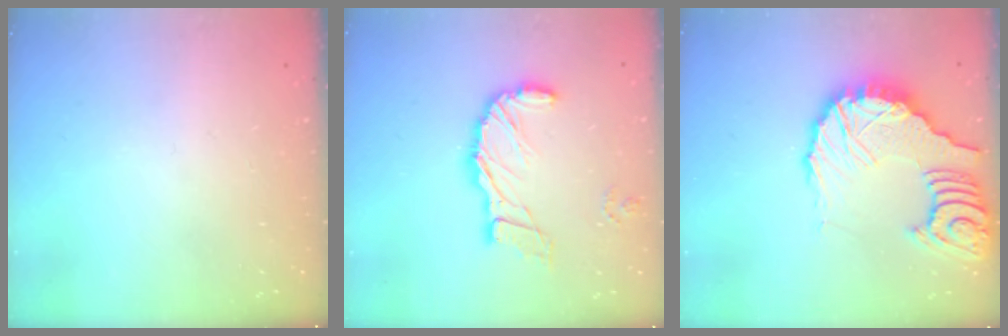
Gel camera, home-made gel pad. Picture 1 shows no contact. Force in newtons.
{"total": 13.5, "press": 13.4, "slide": 2.0}
{"total": 16.1, "press": 16.0, "slide": 1.8}